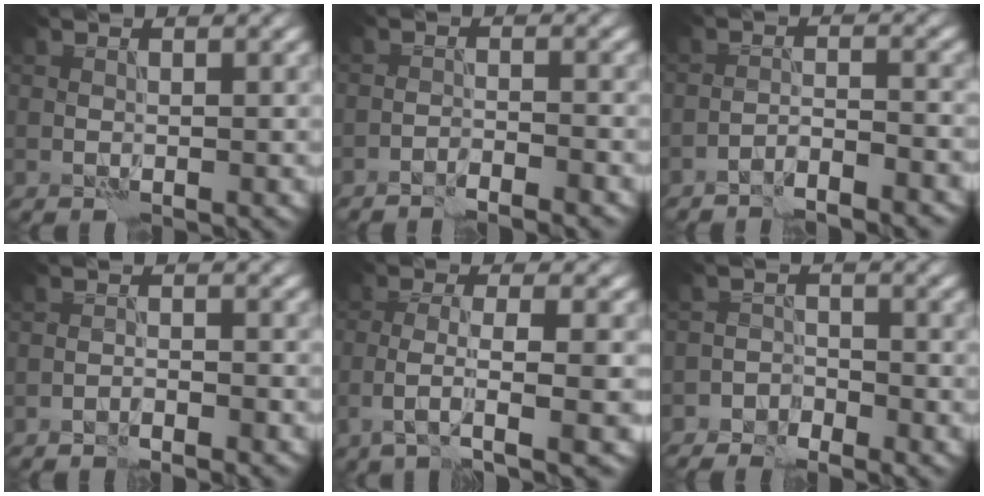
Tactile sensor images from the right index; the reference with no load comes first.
{"total": 2.7, "force": [-2.6, -0.1, 0.8], "torque": [-0.014, 0.001, -0.043]}
{"total": 3.2, "force": [-3.0, 0.2, 1.2], "torque": [-0.016, 0.004, -0.055]}
{"total": 1.4, "force": [-1.3, 0.0, 0.4], "torque": [-0.004, 0.004, -0.025]}
{"total": 4.7, "force": [-1.6, 1.0, 4.2], "torque": [-0.078, 0.001, -0.030]}
{"total": 2.8, "force": [-2.6, 1.0, 0.3], "torque": [0.005, -0.001, -0.053]}